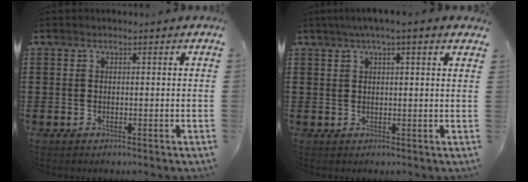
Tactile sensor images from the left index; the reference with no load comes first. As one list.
[{"total": 2.4, "force": [1.6, 0.4, 1.8], "torque": [-0.039, 0.004, 0.028]}]